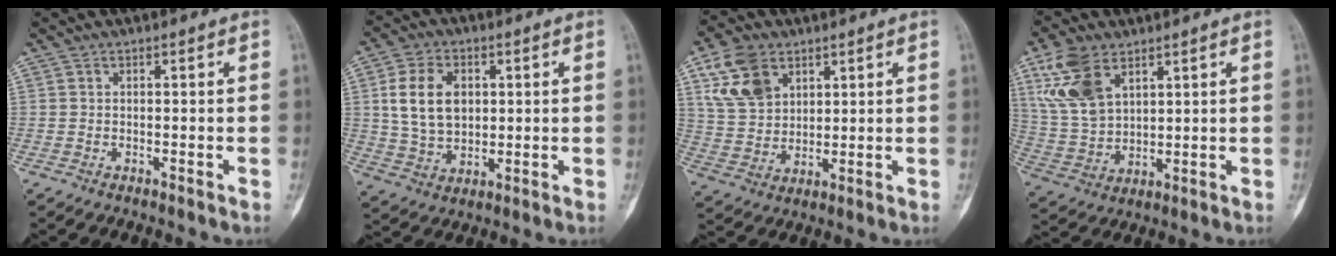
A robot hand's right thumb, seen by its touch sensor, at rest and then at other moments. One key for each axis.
{"total": 11.3, "fx": 2.3, "fy": 7.9, "fz": 7.7, "tx": -0.126, "ty": -0.005, "tz": 0.049}
{"total": 11.2, "fx": 5.4, "fy": 7.8, "fz": 6.0, "tx": -0.098, "ty": -0.013, "tz": 0.112}
{"total": 12.1, "fx": 6.2, "fy": 7.0, "fz": 7.6, "tx": -0.150, "ty": -0.015, "tz": 0.135}